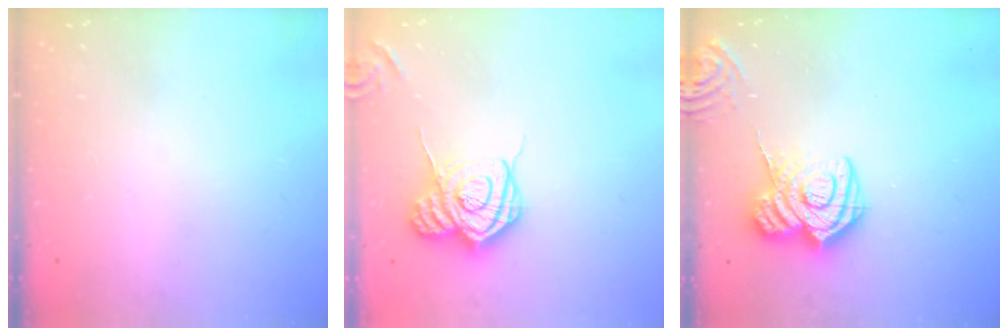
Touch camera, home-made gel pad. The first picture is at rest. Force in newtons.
{"total": 14.1, "press": 14.0, "slide": 1.3}
{"total": 16.0, "press": 15.9, "slide": 1.7}